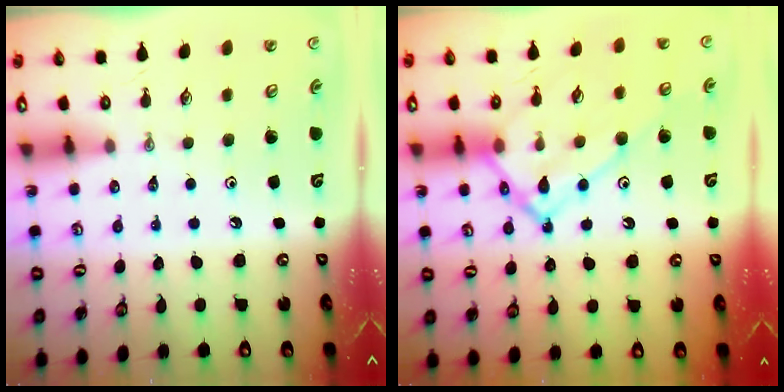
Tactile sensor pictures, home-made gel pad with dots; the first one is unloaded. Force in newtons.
{"total": 16.1, "press": 16.0, "slide": 1.8}